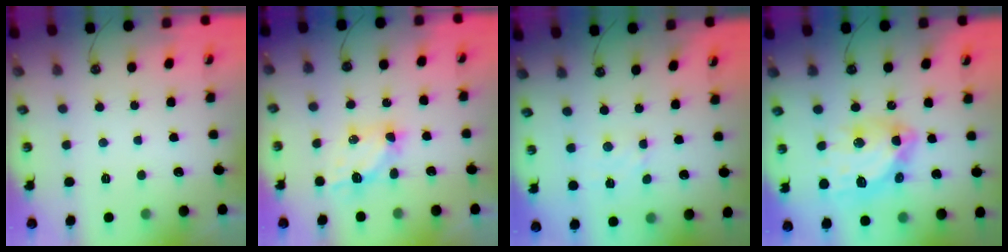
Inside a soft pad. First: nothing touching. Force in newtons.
{"total": 5.8, "press": 5.8, "slide": 0.2}
{"total": 3.6, "press": 3.6, "slide": 0.5}
{"total": 14.8, "press": 14.8, "slide": 1.5}